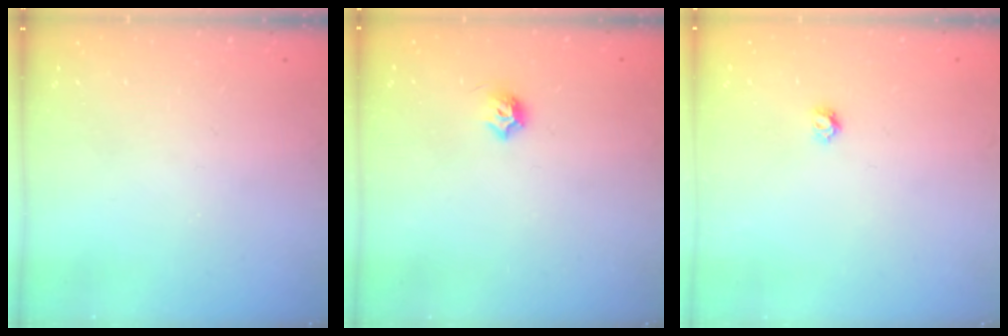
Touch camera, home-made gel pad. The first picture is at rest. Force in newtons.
{"total": 5.9, "press": 5.8, "slide": 0.9}
{"total": 3.7, "press": 3.6, "slide": 0.4}